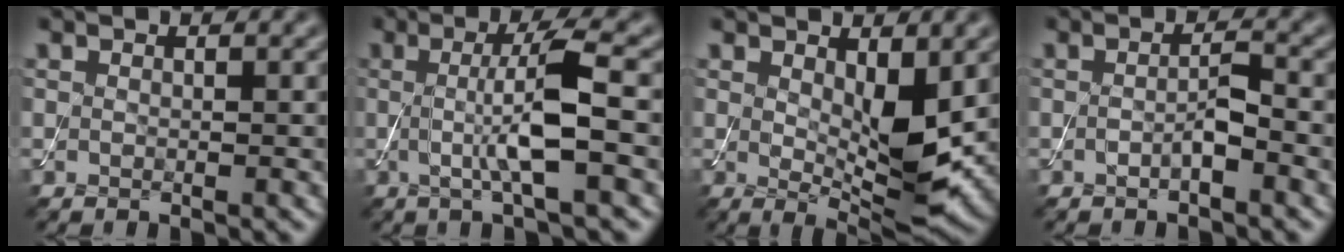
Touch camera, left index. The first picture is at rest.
{"total": 5.6, "force": [0.0, 1.0, 5.5], "torque": [-0.105, 0.000, -0.003]}
{"total": 5.6, "force": [0.8, 2.2, 5.1], "torque": [-0.085, -0.016, 0.020]}
{"total": 1.8, "force": [-0.6, 0.3, 1.6], "torque": [-0.028, 0.003, -0.014]}